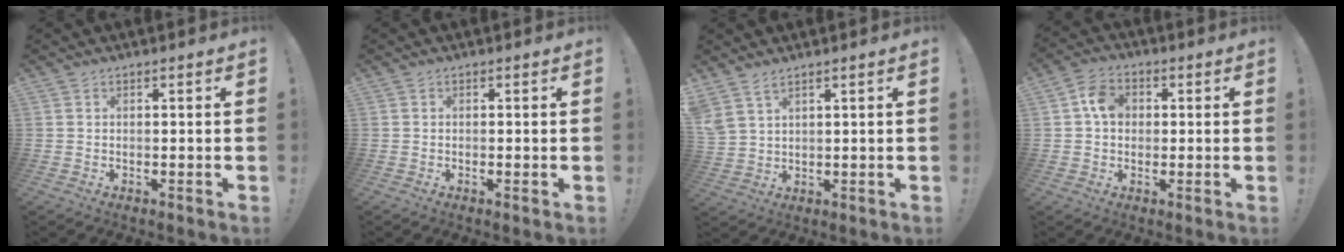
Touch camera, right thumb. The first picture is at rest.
{"total": 0.6, "force": [-0.2, -0.1, 0.6], "torque": [-0.013, 0.000, -0.004]}
{"total": 4.4, "force": [3.4, 1.5, 2.4], "torque": [-0.057, -0.013, 0.070]}
{"total": 7.2, "force": [1.1, 5.7, 4.3], "torque": [-0.064, 0.012, 0.022]}